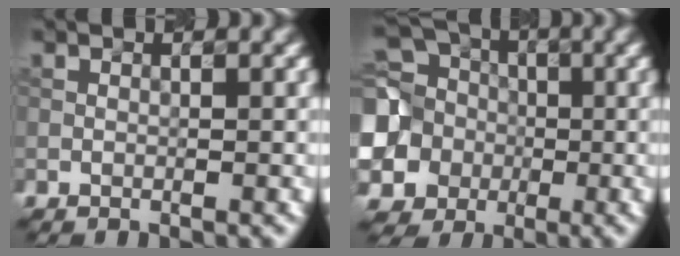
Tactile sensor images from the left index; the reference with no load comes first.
{"total": 13.0, "force": [0.0, 11.7, 5.7], "torque": [-0.165, 0.015, -0.028]}